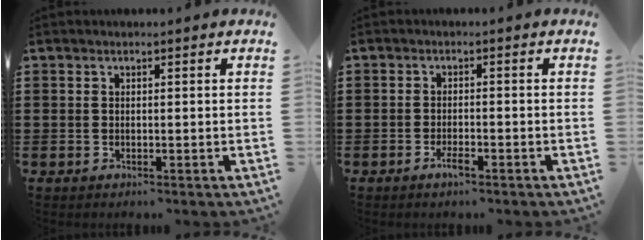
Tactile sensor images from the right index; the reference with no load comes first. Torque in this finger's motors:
{"motor_torque": [0.16, 0.06, 0.00, 0.01]}